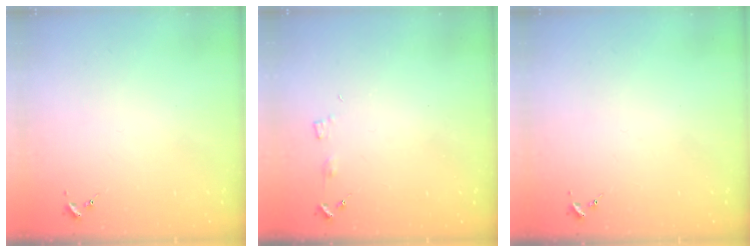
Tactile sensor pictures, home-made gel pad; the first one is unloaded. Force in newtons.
{"total": 3.5, "press": 3.5, "slide": 0.4}
{"total": 0.0}